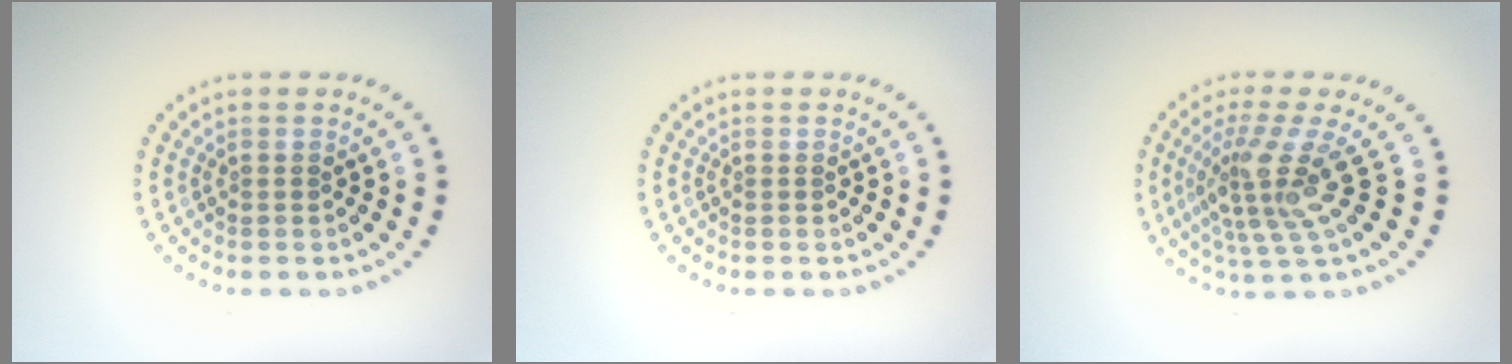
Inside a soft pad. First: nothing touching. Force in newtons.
{"total": 0.0}
{"total": 4.7, "press": 3.1, "slide": 3.5}